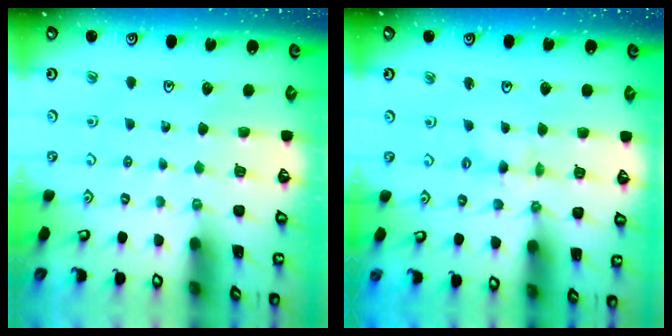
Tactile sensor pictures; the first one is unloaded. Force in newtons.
{"total": 1.8, "press": 1.8, "slide": 0.4}